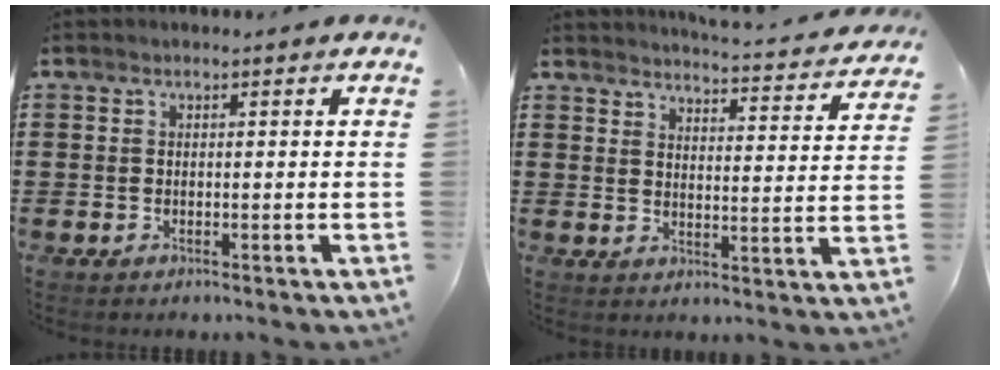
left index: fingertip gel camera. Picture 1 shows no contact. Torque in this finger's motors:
{"motor_torque": [2.14, 0.00, -0.05, 0.01]}